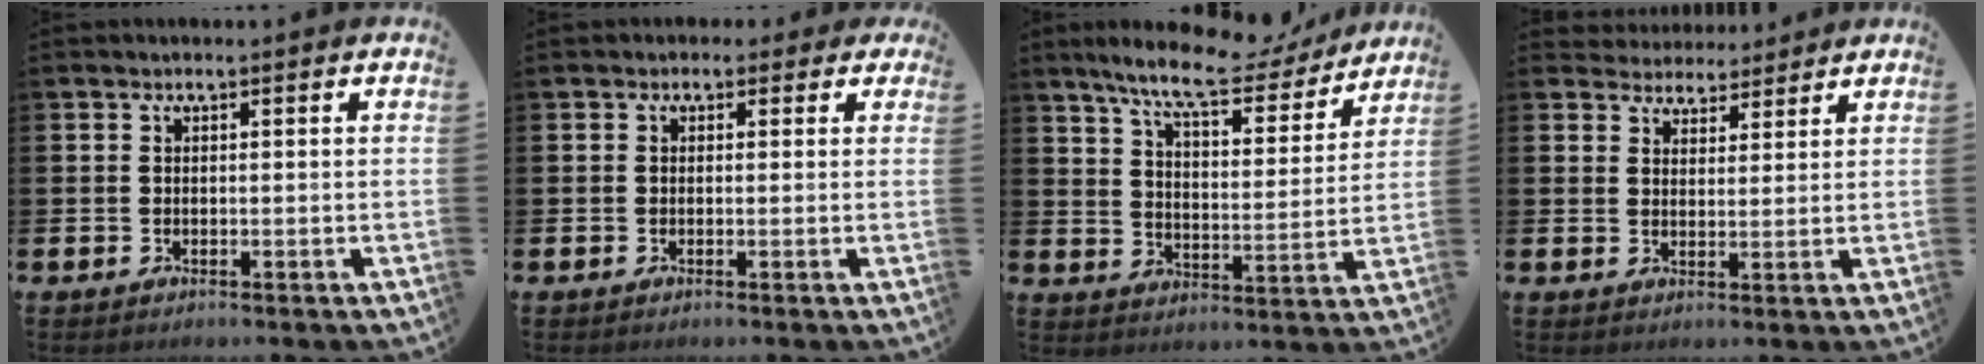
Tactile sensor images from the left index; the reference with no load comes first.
{"total": 1.0, "force": [0.0, 1.0, 0.2], "torque": [0.001, 0.009, -0.004]}
{"total": 10.0, "force": [8.7, 1.8, 4.5], "torque": [-0.108, -0.043, 0.150]}
{"total": 3.8, "force": [3.5, 1.2, -0.5], "torque": [-0.002, -0.020, 0.063]}